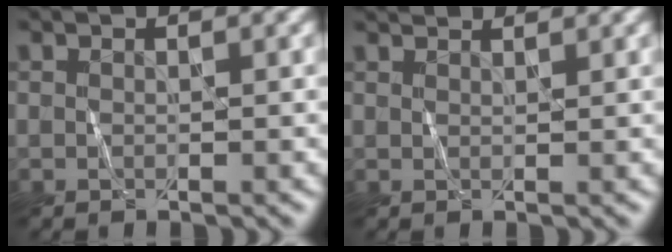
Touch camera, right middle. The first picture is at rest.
{"total": 2.5, "force": [2.3, 0.6, 0.9], "torque": [-0.004, 0.009, 0.013]}